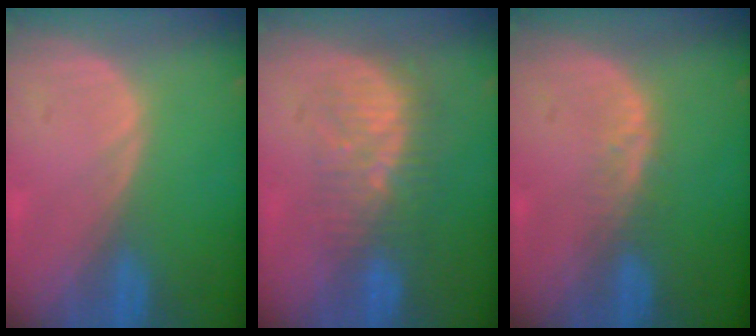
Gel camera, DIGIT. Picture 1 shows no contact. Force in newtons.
{"total": 7.8, "press": 7.4, "slide": 2.6}
{"total": 2.1, "press": 2.1, "slide": 0.2}